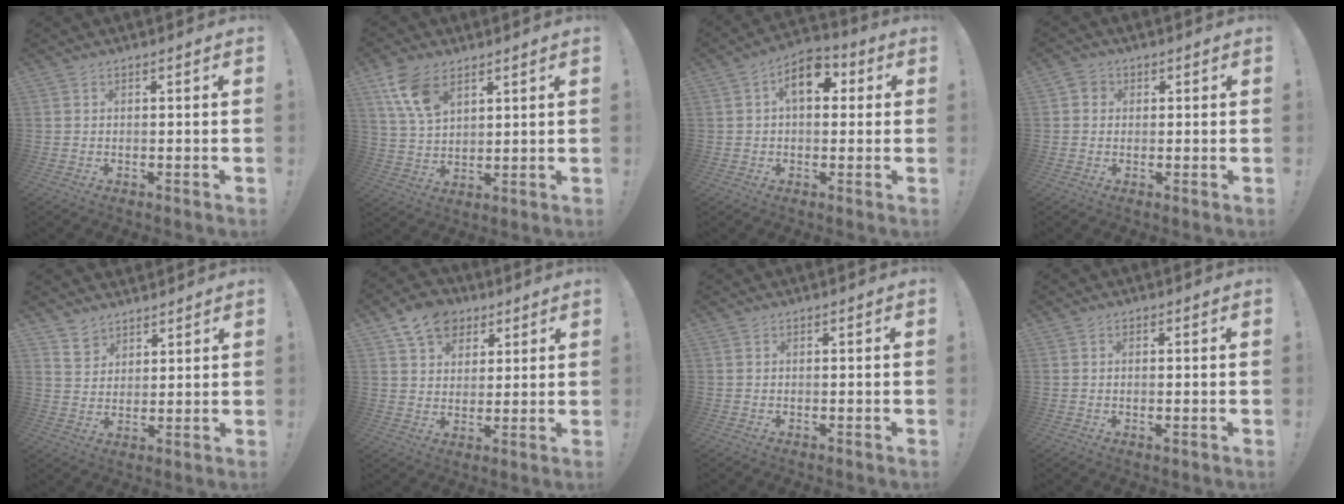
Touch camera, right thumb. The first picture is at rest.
{"total": 10.6, "force": [6.4, 5.8, 6.1], "torque": [-0.108, -0.023, 0.126]}
{"total": 10.5, "force": [3.0, 6.3, 7.9], "torque": [-0.111, 0.005, 0.052]}
{"total": 2.8, "force": [0.4, 2.6, 1.0], "torque": [-0.015, 0.007, 0.008]}
{"total": 5.7, "force": [4.7, 3.2, 0.4], "torque": [0.000, -0.039, 0.089]}
{"total": 11.1, "force": [6.6, 8.1, 3.9], "torque": [-0.060, -0.035, 0.128]}
{"total": 0.0}
{"total": 1.1, "force": [0.0, 0.2, 1.1], "torque": [-0.012, -0.003, -0.001]}